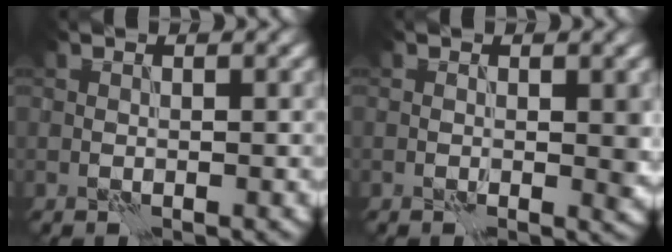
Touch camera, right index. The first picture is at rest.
{"total": 1.7, "force": [-0.1, 0.7, 1.5], "torque": [-0.014, -0.002, 0.000]}